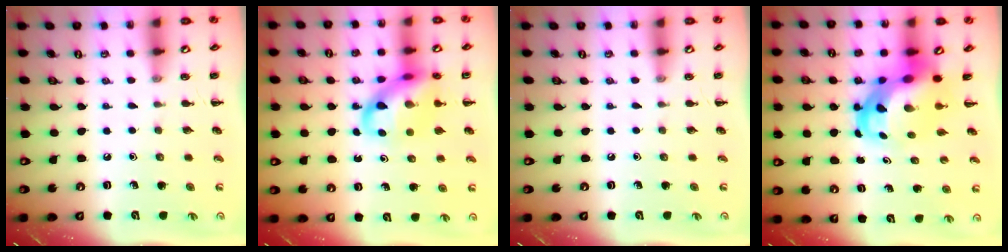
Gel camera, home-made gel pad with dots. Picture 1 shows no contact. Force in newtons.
{"total": 14.3, "press": 13.8, "slide": 3.4}
{"total": 0.0}
{"total": 8.1, "press": 7.7, "slide": 2.3}